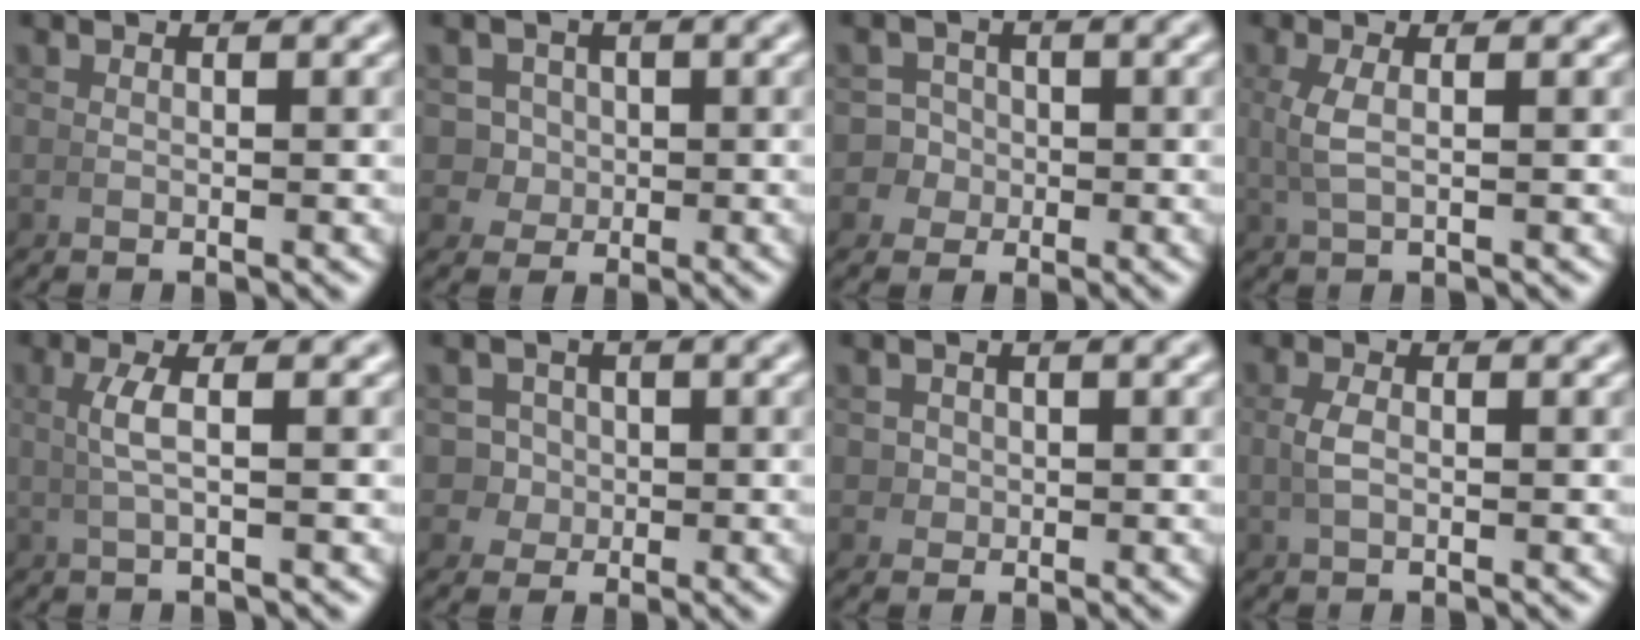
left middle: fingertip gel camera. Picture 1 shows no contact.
{"total": 3.6, "force": [-0.1, 3.4, 1.3], "torque": [-0.031, -0.015, 0.006]}
{"total": 4.9, "force": [-1.3, 4.6, 1.2], "torque": [-0.036, -0.022, -0.020]}
{"total": 2.1, "force": [0.4, 0.3, 2.0], "torque": [-0.048, 0.004, 0.014]}
{"total": 2.1, "force": [0.3, -0.3, 2.0], "torque": [-0.041, 0.008, 0.008]}
{"total": 3.7, "force": [-0.5, 3.5, 1.2], "torque": [-0.032, -0.018, 0.000]}
{"total": 1.7, "force": [0.3, 1.6, 0.5], "torque": [-0.017, -0.006, 0.010]}
{"total": 1.4, "force": [0.0, 0.5, 1.3], "torque": [-0.035, 0.003, 0.002]}